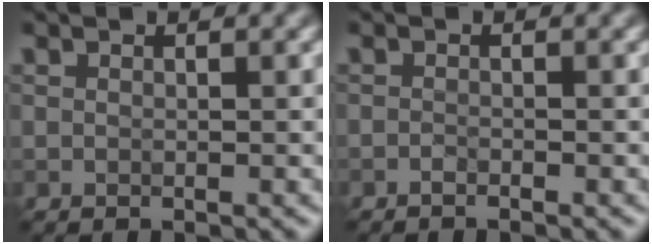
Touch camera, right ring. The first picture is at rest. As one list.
[{"total": 0.5, "force": [-0.4, 0.1, 0.2], "torque": [-0.003, 0.001, -0.010]}]